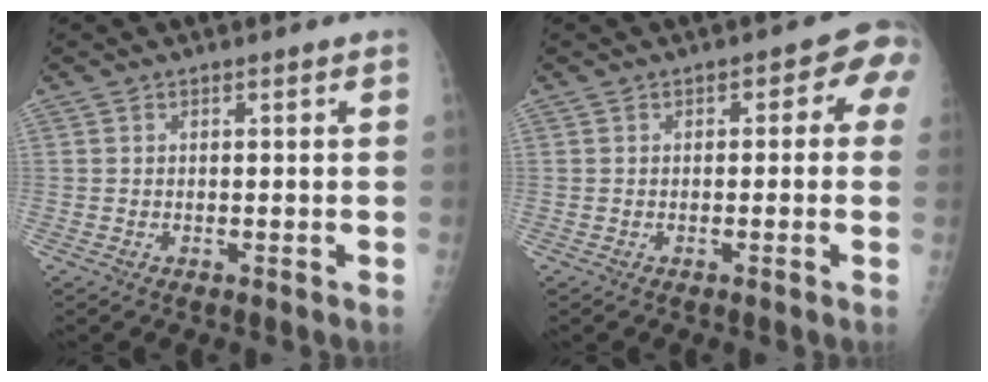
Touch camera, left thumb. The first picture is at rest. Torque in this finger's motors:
{"motor_torque": [-0.28, 0.50, -0.01, -0.08, 0.06]}